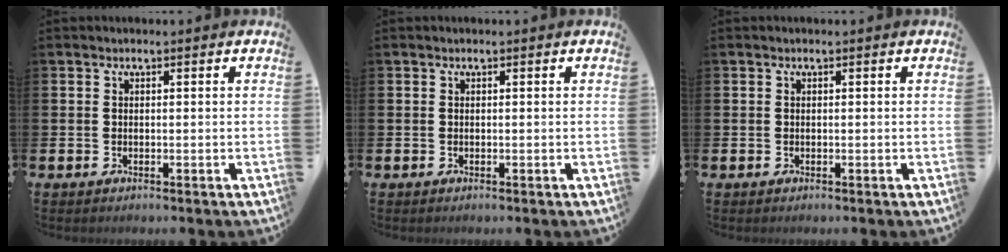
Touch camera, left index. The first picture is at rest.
{"total": 0.0}
{"total": 0.0}